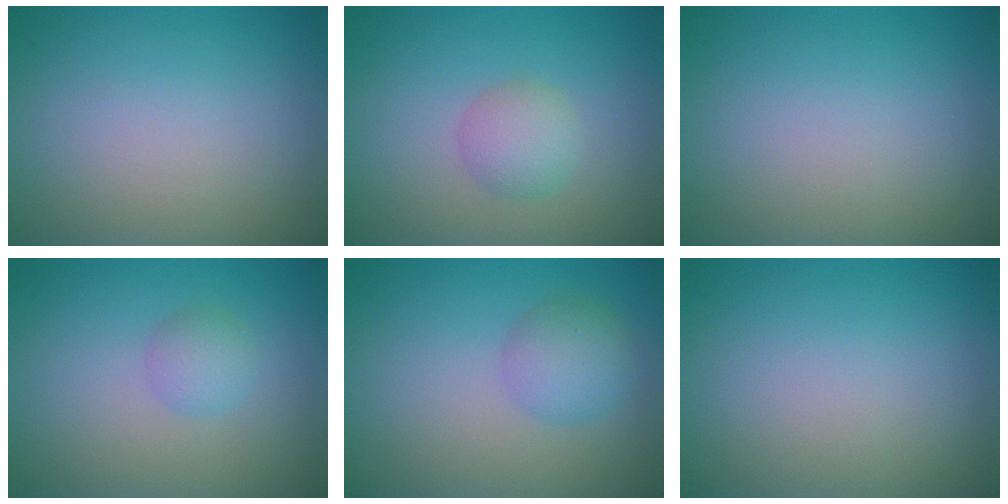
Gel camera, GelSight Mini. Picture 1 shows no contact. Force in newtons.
{"total": 2.4, "press": 2.4, "slide": 0.1}
{"total": 0.0}
{"total": 1.7, "press": 1.7, "slide": 0.0}
{"total": 2.9, "press": 2.9, "slide": 0.1}
{"total": 0.0}